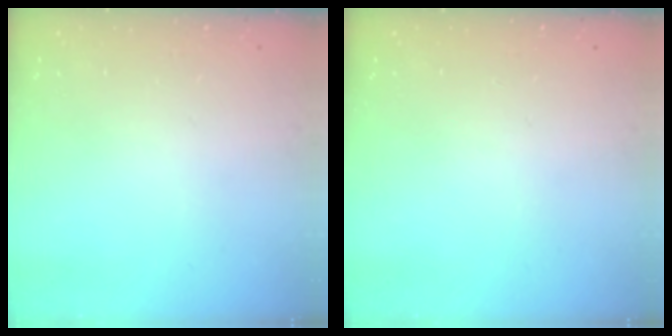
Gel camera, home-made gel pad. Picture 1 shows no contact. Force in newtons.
{"total": 0.0}